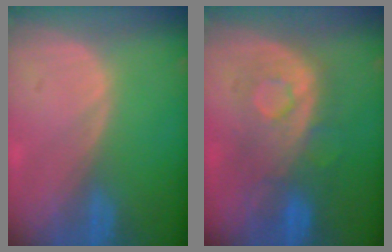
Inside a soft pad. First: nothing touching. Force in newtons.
{"total": 8.3, "press": 8.3, "slide": 0.9}